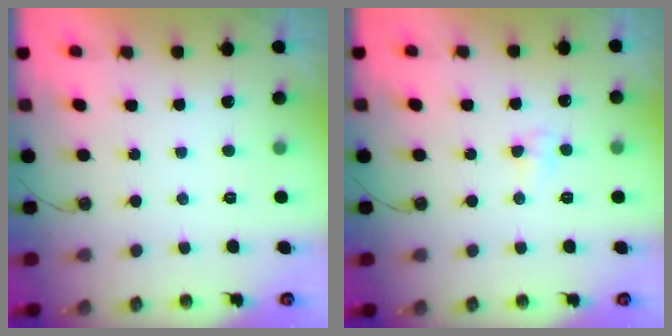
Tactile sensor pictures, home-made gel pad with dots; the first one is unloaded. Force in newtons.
{"total": 3.4, "press": 3.3, "slide": 0.6}